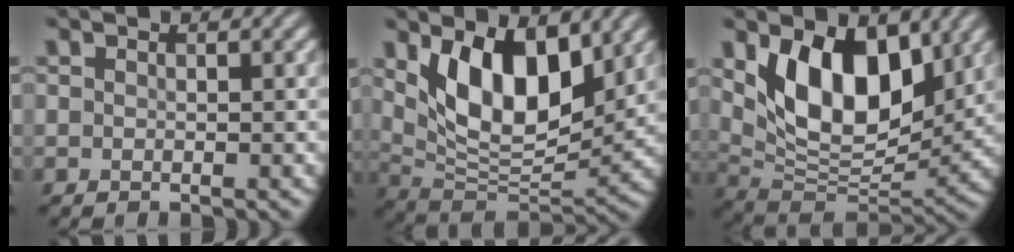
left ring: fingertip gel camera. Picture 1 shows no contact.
{"total": 9.3, "force": [3.5, 4.6, 7.3], "torque": [-0.130, -0.021, 0.063]}
{"total": 9.6, "force": [3.5, 5.2, 7.3], "torque": [-0.123, -0.020, 0.062]}